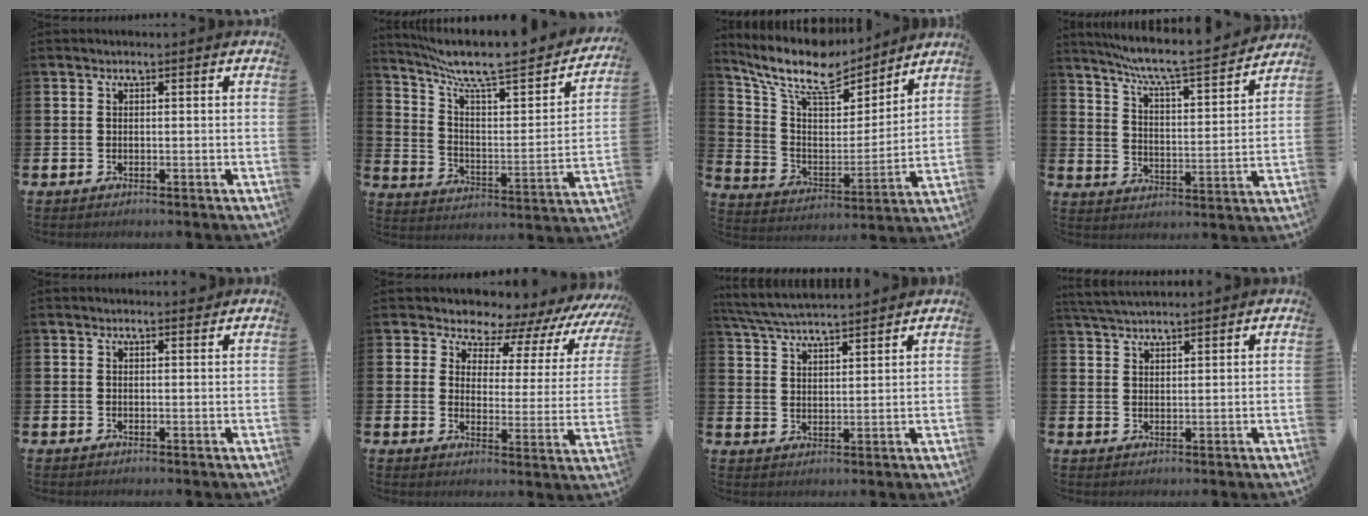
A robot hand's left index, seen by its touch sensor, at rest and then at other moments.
{"total": 8.4, "force": [6.8, 1.5, 4.6], "torque": [-0.103, -0.060, 0.104]}
{"total": 11.7, "force": [9.9, 4.1, 4.8], "torque": [-0.117, -0.069, 0.170]}
{"total": 7.5, "force": [6.7, 0.4, 3.2], "torque": [-0.087, -0.053, 0.109]}
{"total": 1.0, "force": [0.9, 0.2, 0.1], "torque": [0.010, -0.003, 0.014]}
{"total": 6.3, "force": [5.6, 2.8, 0.7], "torque": [-0.026, -0.063, 0.086]}
{"total": 5.4, "force": [5.2, 0.3, 1.2], "torque": [-0.044, -0.027, 0.093]}
{"total": 3.4, "force": [3.3, 0.4, 0.8], "torque": [-0.019, -0.011, 0.061]}